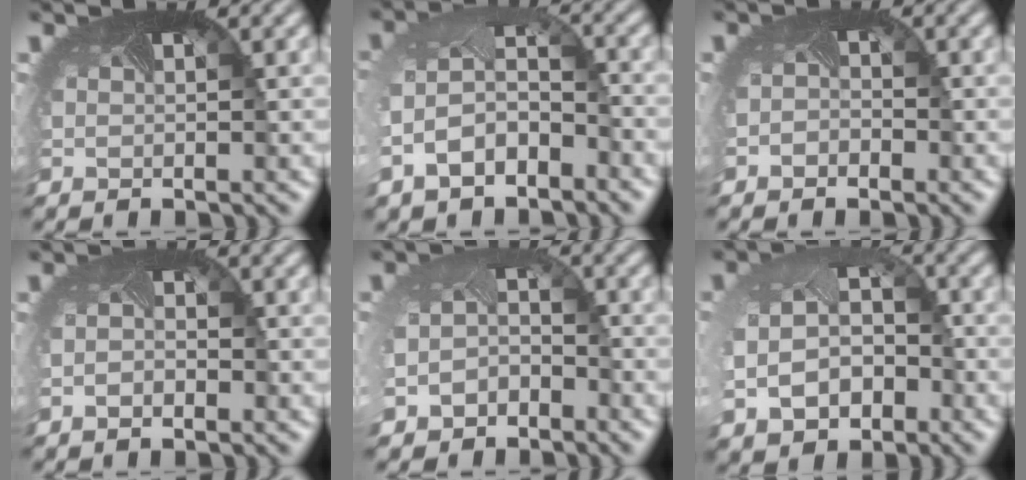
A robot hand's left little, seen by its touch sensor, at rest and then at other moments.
{"total": 4.9, "force": [-2.5, 3.0, 3.0], "torque": [-0.083, -0.008, -0.054]}
{"total": 0.7, "force": [-0.5, 0.4, -0.1], "torque": [-0.002, -0.006, -0.012]}
{"total": 1.0, "force": [-0.6, 0.4, 0.7], "torque": [-0.013, -0.008, -0.008]}
{"total": 3.5, "force": [-2.5, 2.3, 0.8], "torque": [-0.030, -0.023, -0.042]}
{"total": 5.8, "force": [-1.5, 4.3, 3.6], "torque": [-0.095, -0.031, -0.015]}